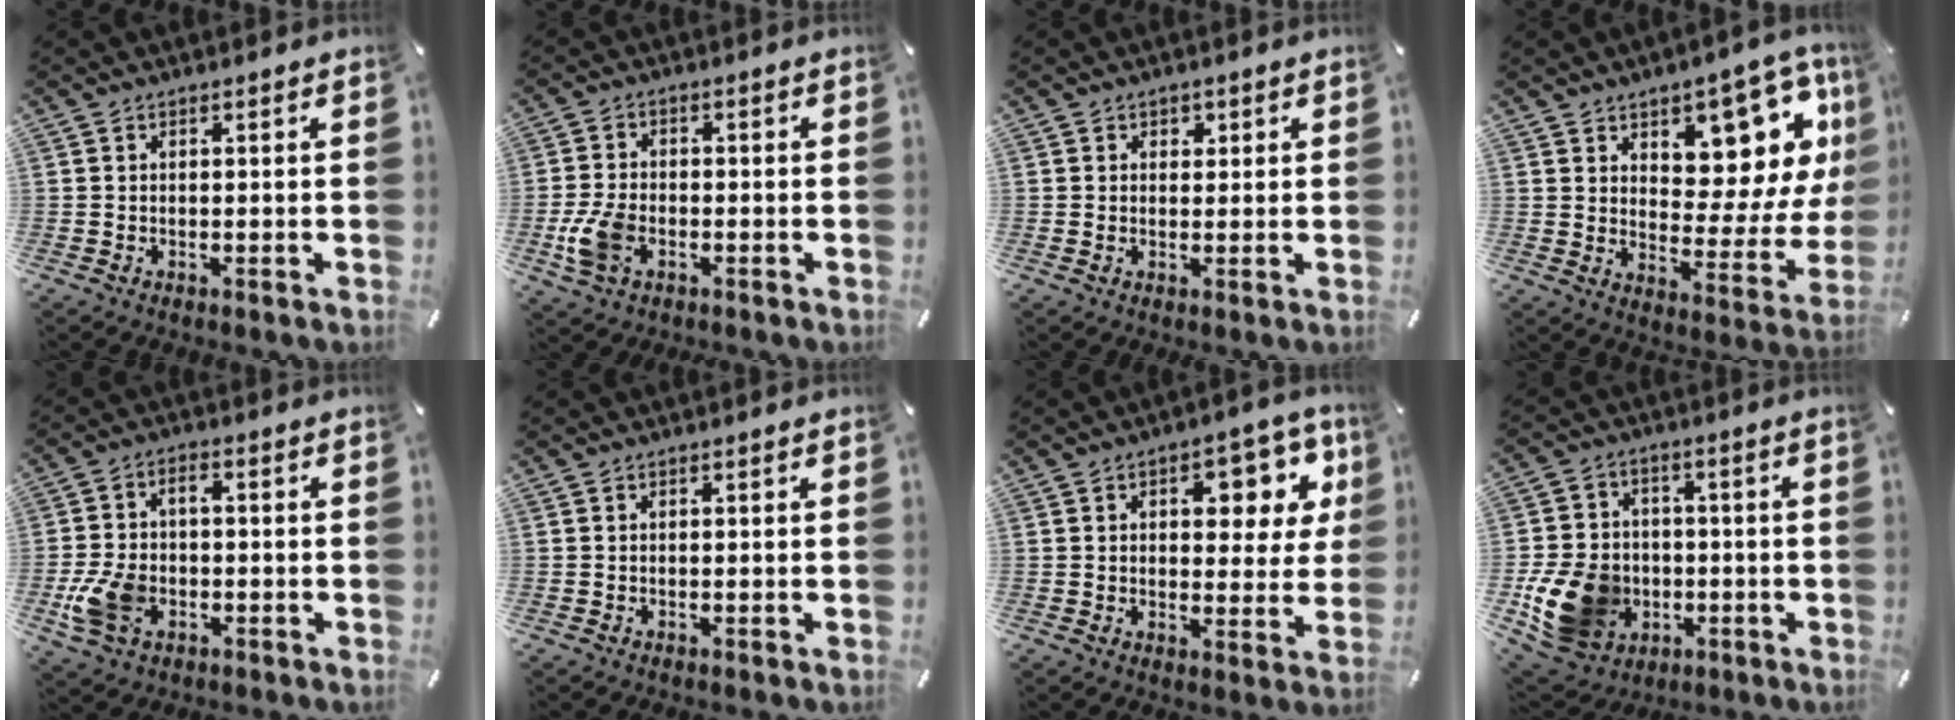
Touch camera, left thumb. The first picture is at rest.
{"total": 7.5, "force": [-2.5, 4.9, 5.1], "torque": [-0.119, 0.007, -0.047]}
{"total": 1.6, "force": [0.6, 1.4, 0.4], "torque": [0.006, -0.001, 0.005]}
{"total": 12.1, "force": [8.5, 6.5, 5.7], "torque": [-0.060, -0.090, 0.143]}
{"total": 9.0, "force": [-2.7, 6.2, 6.0], "torque": [-0.126, 0.013, -0.046]}
{"total": 0.0}
{"total": 12.3, "force": [4.8, 6.7, 9.1], "torque": [-0.105, -0.018, 0.075]}
{"total": 14.3, "force": [-3.7, 11.8, 7.2], "torque": [-0.145, 0.022, -0.059]}